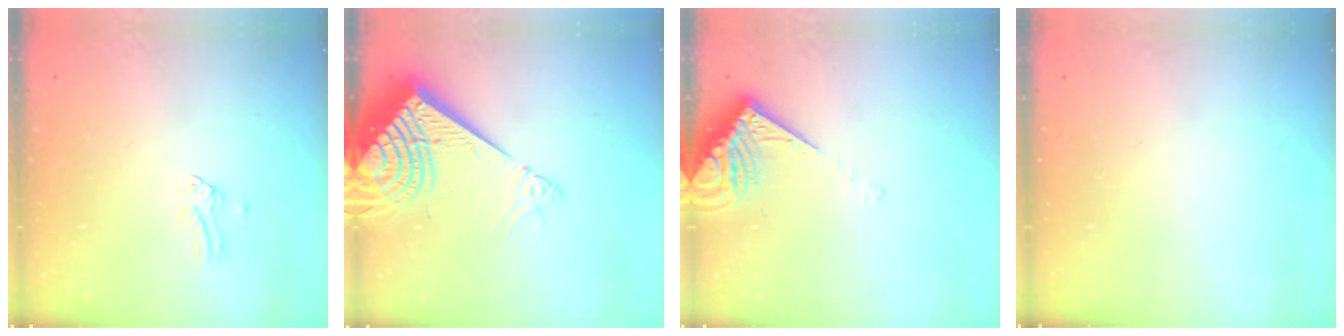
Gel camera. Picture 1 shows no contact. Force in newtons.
{"total": 19.1, "press": 18.9, "slide": 2.6}
{"total": 7.7, "press": 7.6, "slide": 0.9}
{"total": 0.0}